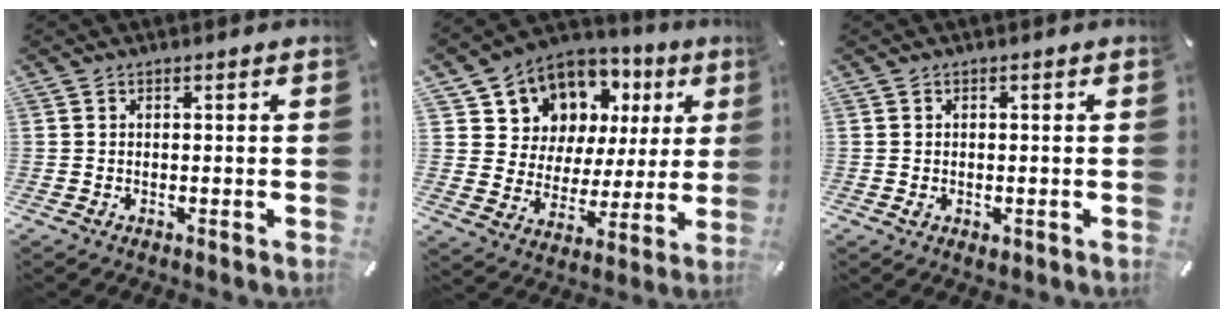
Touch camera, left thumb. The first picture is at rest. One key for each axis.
{"total": 10.4, "fx": 6.2, "fy": 8.3, "fz": 0.7, "tx": -0.031, "ty": -0.061, "tz": 0.121}
{"total": 1.1, "fx": -0.2, "fy": 0.9, "fz": 0.6, "tx": -0.003, "ty": -0.001, "tz": -0.005}